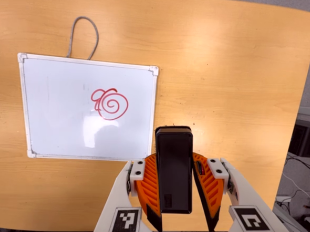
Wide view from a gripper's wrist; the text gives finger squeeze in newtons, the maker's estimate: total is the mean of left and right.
{"total": 6.8, "left": 5.3, "right": 8.3}